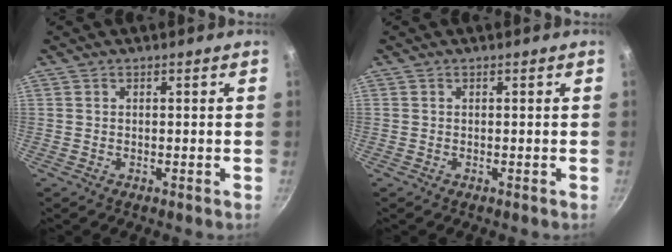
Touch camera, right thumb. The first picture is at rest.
{"total": 0.0}